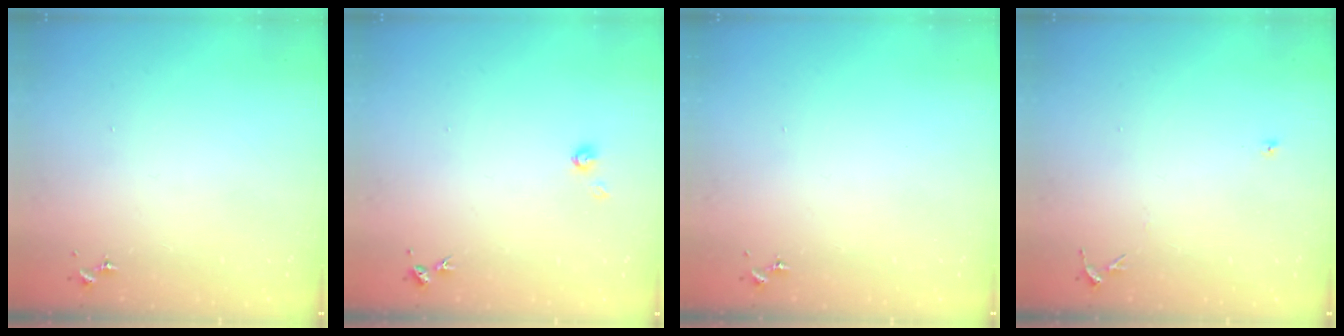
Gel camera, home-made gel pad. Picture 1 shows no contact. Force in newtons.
{"total": 4.0, "press": 3.9, "slide": 0.4}
{"total": 0.0}
{"total": 5.7, "press": 5.7, "slide": 0.7}